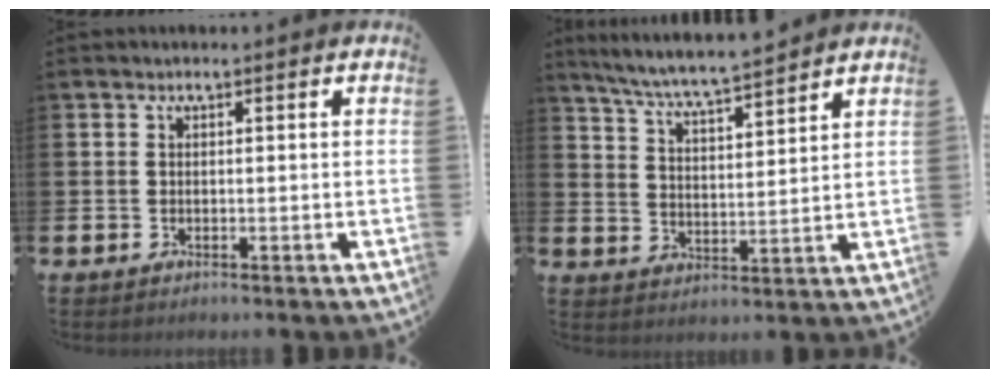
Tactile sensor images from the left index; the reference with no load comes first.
{"total": 6.6, "force": [6.4, -0.1, 1.7], "torque": [-0.055, -0.042, 0.112]}